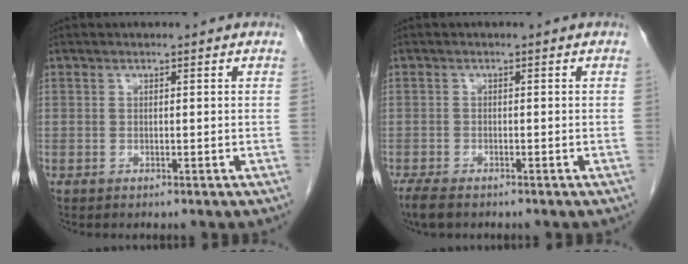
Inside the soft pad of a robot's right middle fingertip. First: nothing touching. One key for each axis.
{"total": 3.4, "fx": -2.6, "fy": 1.1, "fz": 1.9, "tx": -0.043, "ty": -0.010, "tz": -0.040}